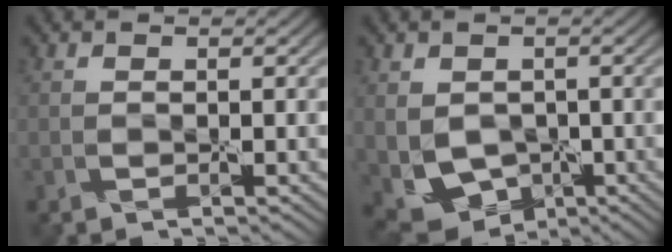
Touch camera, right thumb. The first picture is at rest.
{"total": 6.8, "force": [-0.9, 5.4, 4.0], "torque": [-0.102, -0.034, -0.009]}